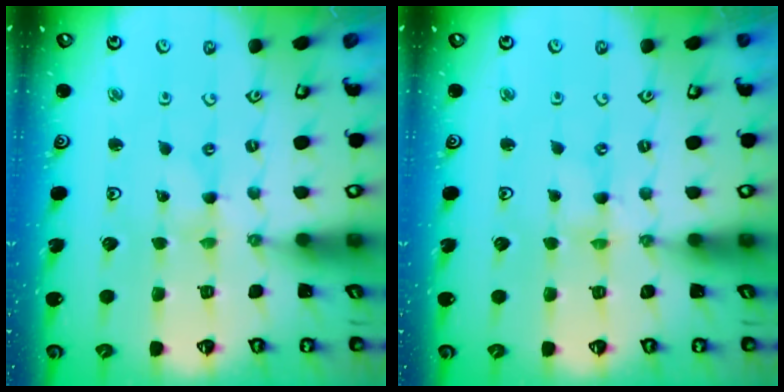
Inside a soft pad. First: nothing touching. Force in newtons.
{"total": 0.0}